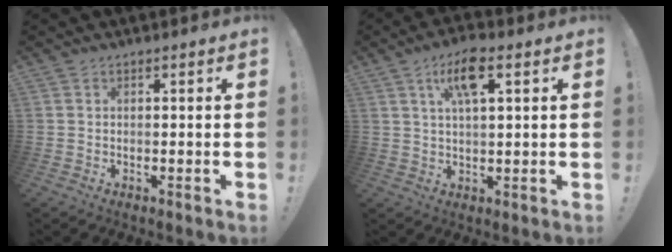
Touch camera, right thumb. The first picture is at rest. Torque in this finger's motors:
{"motor_torque": [-0.33, 0.32, 0.51, 0.66, 0.05]}